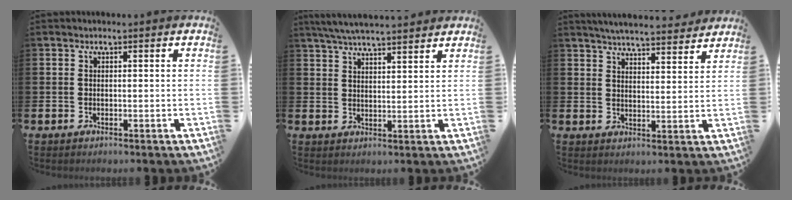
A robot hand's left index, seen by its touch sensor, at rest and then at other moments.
{"total": 5.4, "force": [5.1, 0.3, 1.5], "torque": [-0.053, -0.013, 0.096]}
{"total": 5.3, "force": [5.3, 0.4, 0.8], "torque": [-0.022, -0.033, 0.091]}